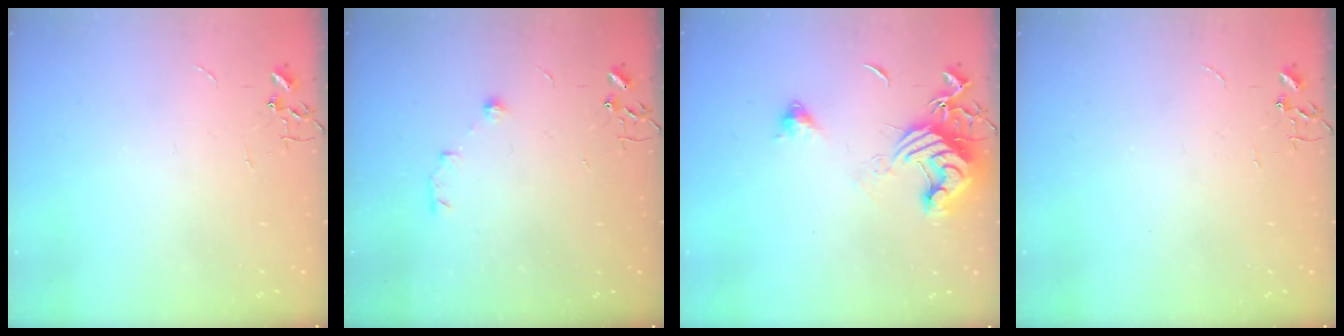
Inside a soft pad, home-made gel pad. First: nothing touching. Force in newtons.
{"total": 7.3, "press": 7.2, "slide": 1.4}
{"total": 12.9, "press": 12.8, "slide": 1.6}
{"total": 0.0}